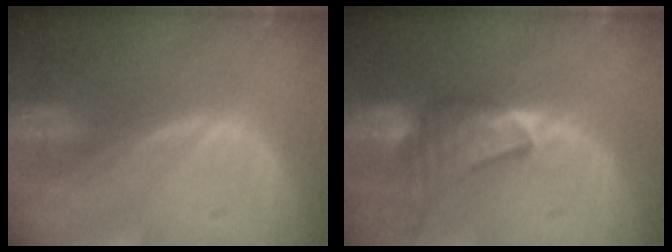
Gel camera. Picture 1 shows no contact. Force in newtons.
{"total": 9.1, "press": 8.2, "slide": 4.0}